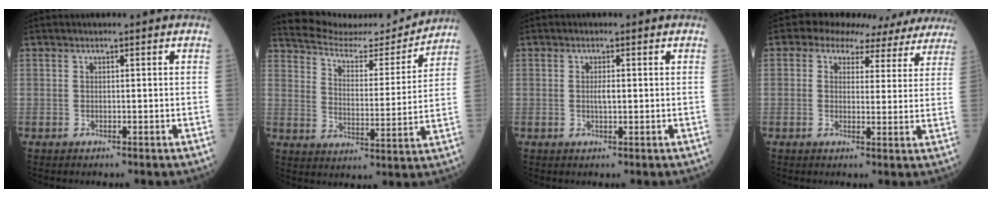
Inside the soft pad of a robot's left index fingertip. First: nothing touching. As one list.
[{"total": 15.4, "force": [15.0, 1.2, 3.2], "torque": [-0.063, -0.018, 0.226]}, {"total": 1.3, "force": [0.2, 0.3, 1.3], "torque": [-0.026, 0.000, 0.003]}, {"total": 11.7, "force": [10.2, 5.4, 2.1], "torque": [-0.004, 0.012, 0.090]}]